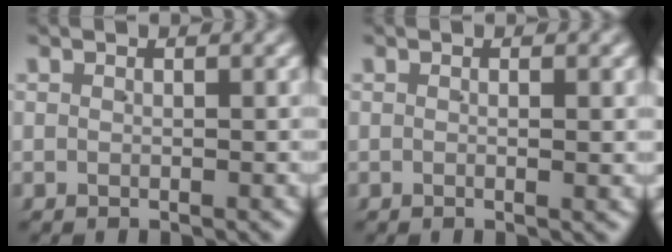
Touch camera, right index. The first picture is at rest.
{"total": 0.6, "force": [0.1, 0.0, 0.6], "torque": [-0.007, 0.001, 0.001]}